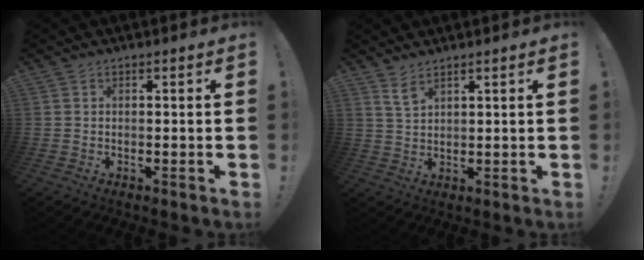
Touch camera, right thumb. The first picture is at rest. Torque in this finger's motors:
{"motor_torque": [0.33, 0.39, 0.30, 0.06, -0.13]}